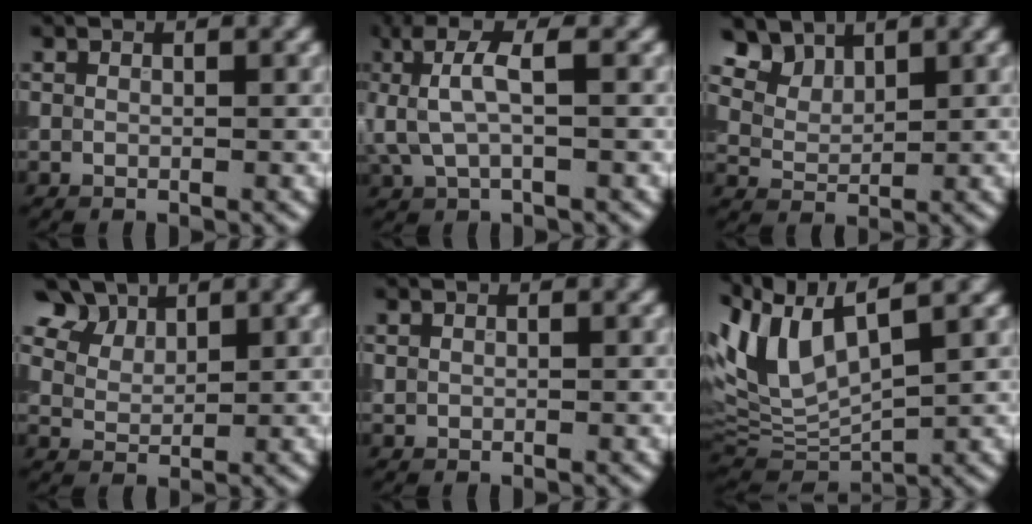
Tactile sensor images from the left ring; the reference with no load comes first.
{"total": 3.9, "force": [0.6, 1.4, 3.6], "torque": [-0.074, 0.007, 0.012]}
{"total": 4.9, "force": [3.8, 2.6, 1.8], "torque": [-0.060, -0.004, 0.079]}
{"total": 6.4, "force": [4.6, 3.6, 2.6], "torque": [-0.079, 0.005, 0.085]}
{"total": 0.0}
{"total": 8.1, "force": [4.8, 3.2, 5.7], "torque": [-0.138, 0.011, 0.095]}